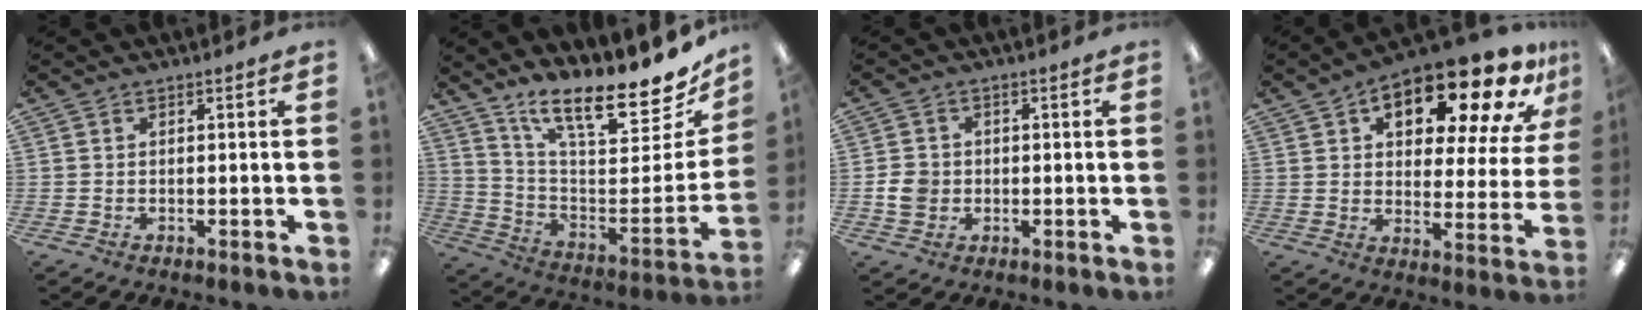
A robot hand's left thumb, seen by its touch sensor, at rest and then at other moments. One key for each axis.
{"total": 17.6, "fx": 13.7, "fy": 4.3, "fz": 10.1, "tx": -0.142, "ty": -0.118, "tz": 0.224}
{"total": 4.8, "fx": -0.7, "fy": 4.2, "fz": 2.2, "tx": -0.045, "ty": 0.007, "tz": -0.011}
{"total": 19.3, "fx": 12.4, "fy": 8.0, "fz": 12.5, "tx": -0.169, "ty": -0.076, "tz": 0.197}